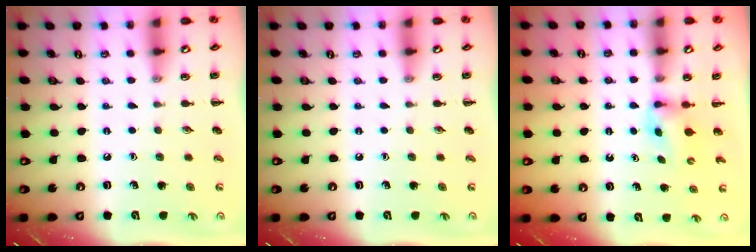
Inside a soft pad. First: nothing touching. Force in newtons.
{"total": 0.0}
{"total": 3.3, "press": 3.0, "slide": 1.2}